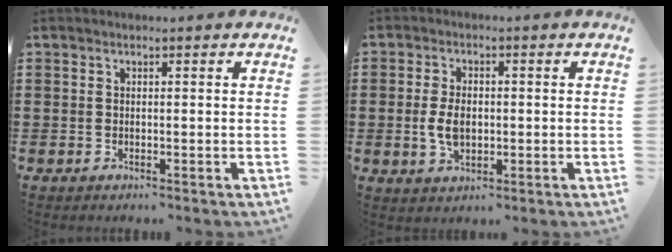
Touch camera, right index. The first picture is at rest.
{"total": 4.6, "force": [-0.4, 2.7, 3.8], "torque": [-0.088, -0.002, -0.010]}